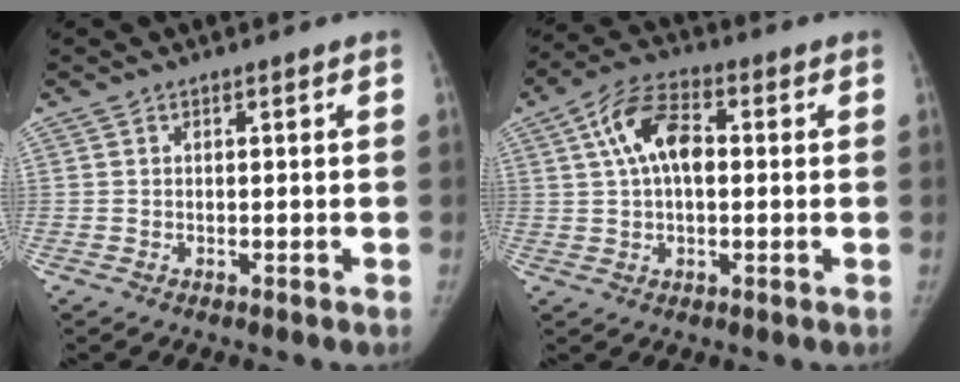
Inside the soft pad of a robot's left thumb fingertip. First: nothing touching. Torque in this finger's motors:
{"motor_torque": [0.82, 1.66, 0.29, 0.01, 0.06]}